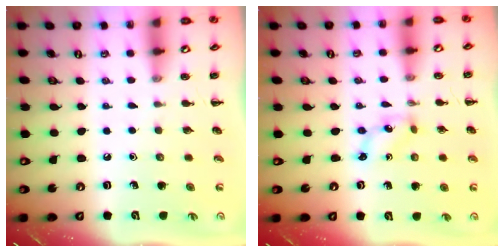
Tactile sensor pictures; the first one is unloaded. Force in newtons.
{"total": 1.4, "press": 1.3, "slide": 0.3}